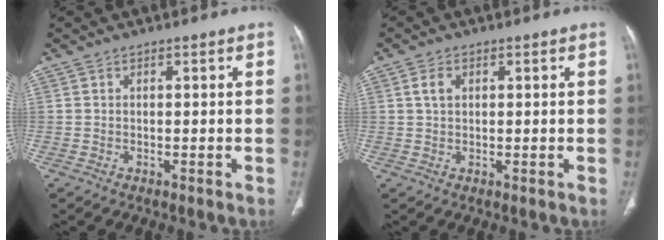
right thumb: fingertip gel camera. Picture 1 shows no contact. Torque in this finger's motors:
{"motor_torque": [0.08, 0.05, 0.21, -0.07, 0.03]}